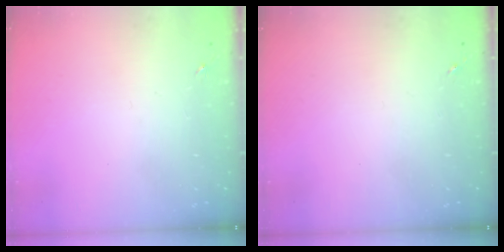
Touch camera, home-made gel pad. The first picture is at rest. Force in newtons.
{"total": 0.0}